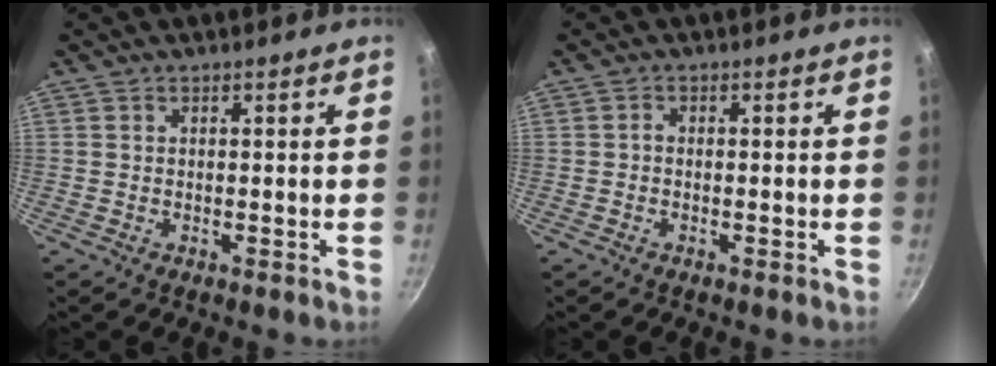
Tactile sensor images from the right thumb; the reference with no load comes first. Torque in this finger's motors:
{"motor_torque": [0.02, 0.25, 0.34, 0.00, 0.00]}